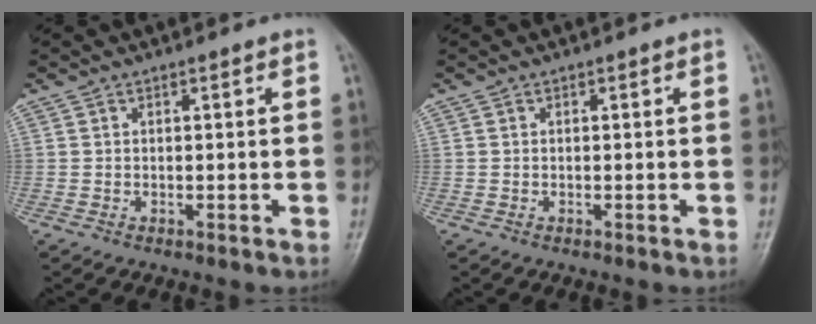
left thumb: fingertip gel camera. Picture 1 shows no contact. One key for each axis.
{"total": 0.0}